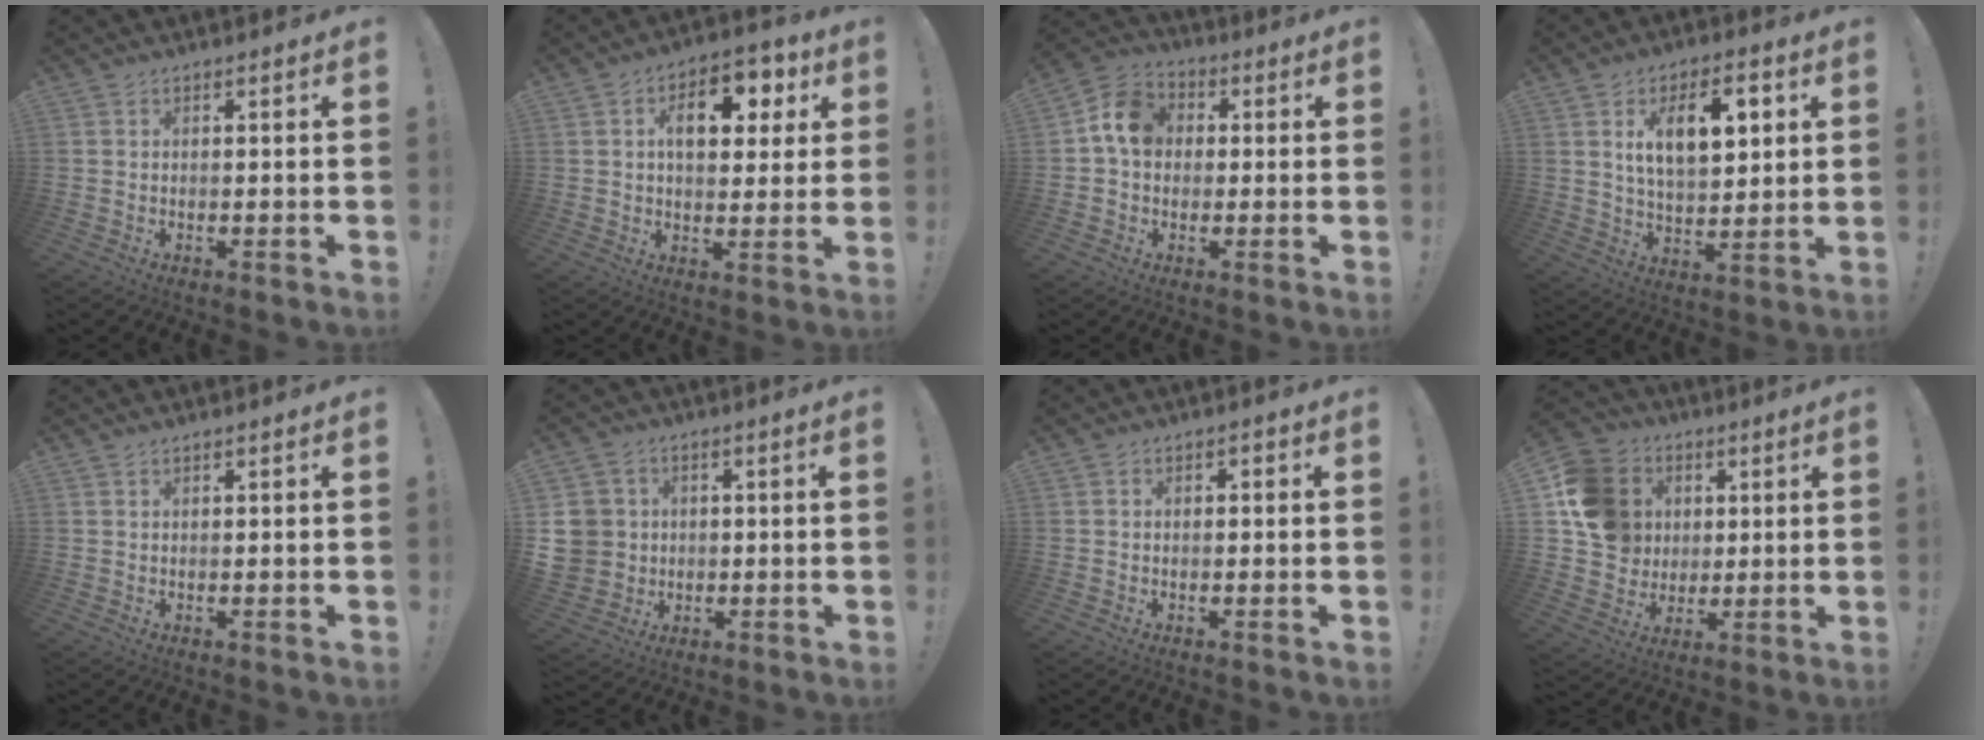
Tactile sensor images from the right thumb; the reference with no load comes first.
{"total": 12.3, "force": [4.0, 7.4, 9.0], "torque": [-0.122, -0.003, 0.067]}
{"total": 10.6, "force": [1.4, 8.6, 5.9], "torque": [-0.084, 0.018, 0.032]}
{"total": 13.3, "force": [5.0, 6.7, 10.3], "torque": [-0.153, -0.002, 0.083]}
{"total": 0.6, "force": [0.5, -0.2, 0.2], "torque": [-0.008, 0.001, 0.011]}
{"total": 9.3, "force": [0.6, 8.9, 2.8], "torque": [-0.059, -0.001, 0.017]}
{"total": 1.0, "force": [-0.4, 0.8, 0.5], "torque": [-0.005, 0.002, -0.009]}
{"total": 16.0, "force": [3.4, 14.1, 6.7], "torque": [-0.099, 0.000, 0.083]}